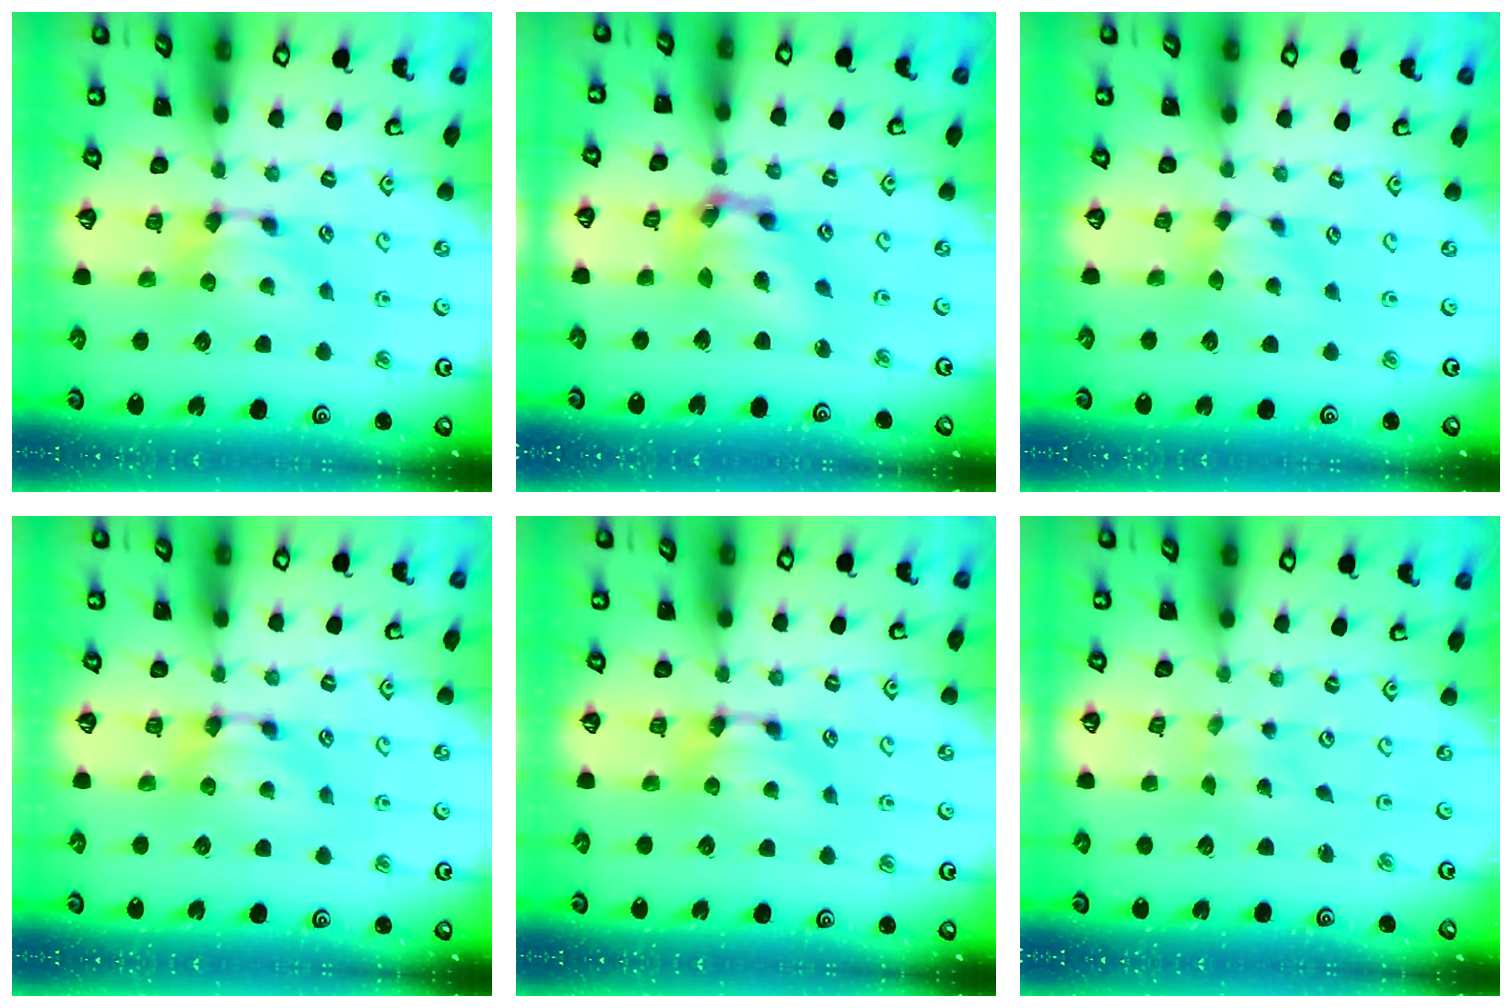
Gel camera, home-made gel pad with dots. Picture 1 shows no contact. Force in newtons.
{"total": 7.6, "press": 7.2, "slide": 2.3}
{"total": 1.3, "press": 1.2, "slide": 0.6}
{"total": 0.0}
{"total": 0.0}
{"total": 4.1, "press": 4.1, "slide": 0.3}